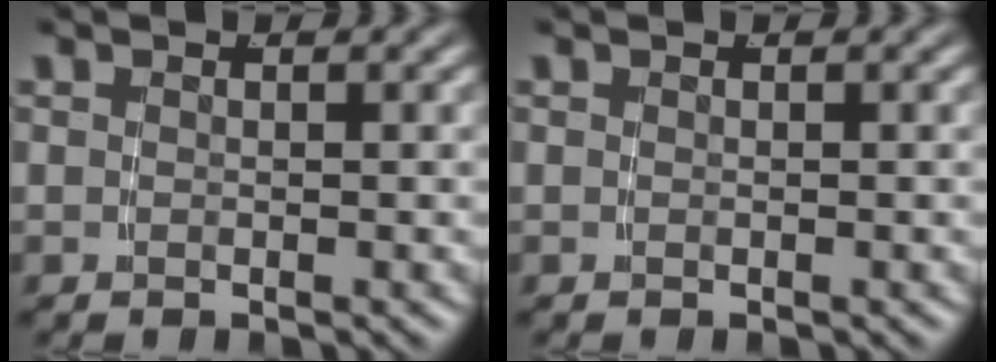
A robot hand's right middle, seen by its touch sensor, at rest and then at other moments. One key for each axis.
{"total": 0.0}